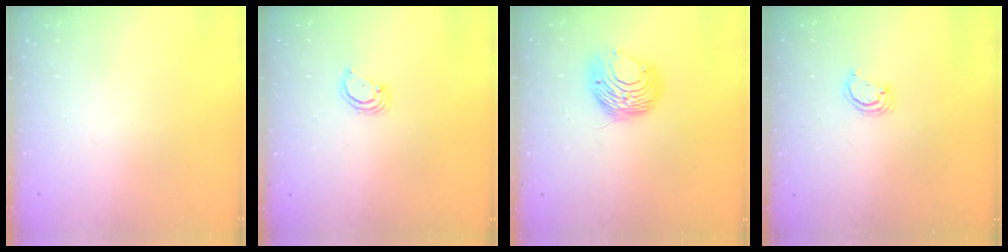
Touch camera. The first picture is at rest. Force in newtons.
{"total": 2.3, "press": 2.3, "slide": 0.2}
{"total": 10.1, "press": 10.1, "slide": 0.7}
{"total": 2.6, "press": 2.6, "slide": 0.3}